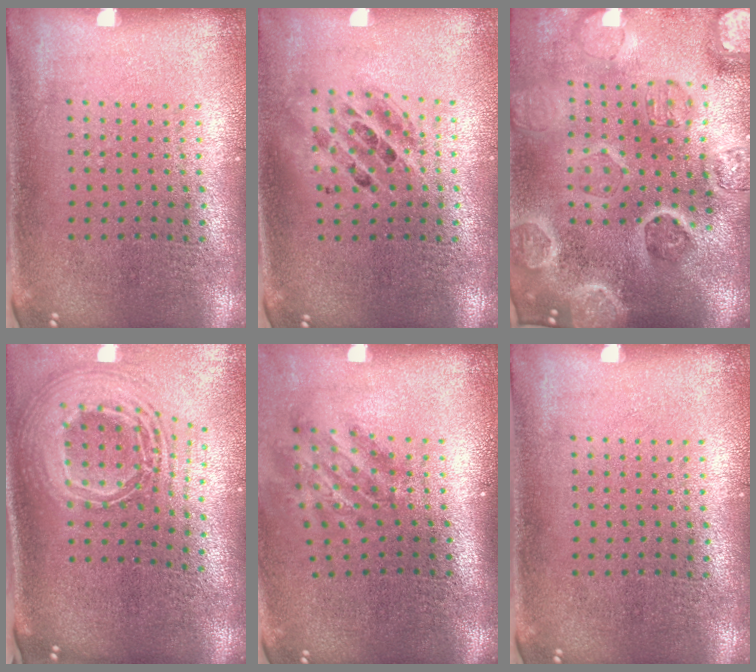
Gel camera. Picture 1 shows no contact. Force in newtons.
{"total": 1.5, "press": 1.3, "slide": 0.7}
{"total": 4.8, "press": 4.3, "slide": 2.2}
{"total": 2.8, "press": 1.9, "slide": 2.1}
{"total": 1.9, "press": 1.2, "slide": 1.4}
{"total": 0.0}